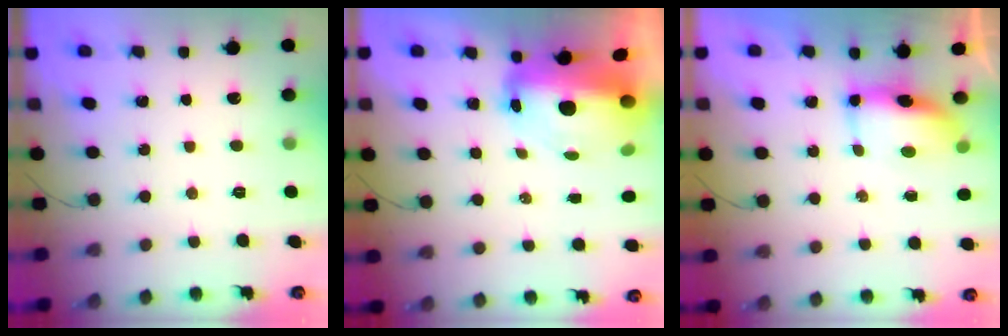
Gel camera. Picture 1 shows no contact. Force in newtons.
{"total": 14.6, "press": 10.5, "slide": 10.1}
{"total": 7.3, "press": 7.3, "slide": 0.8}